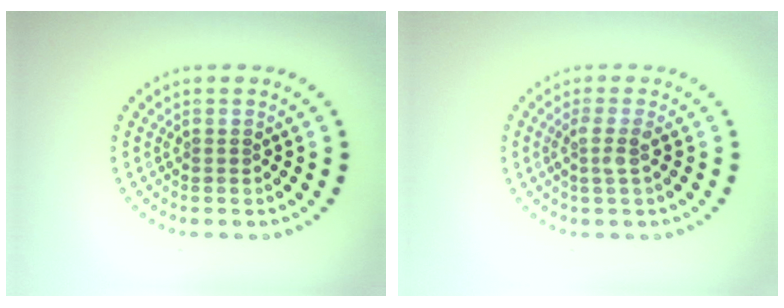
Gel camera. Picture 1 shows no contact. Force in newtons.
{"total": 1.6, "press": 1.3, "slide": 1.1}